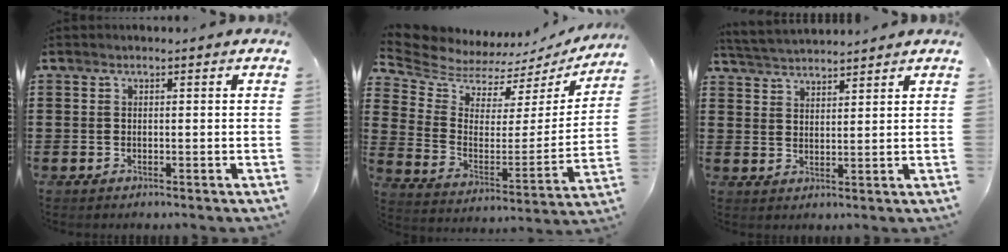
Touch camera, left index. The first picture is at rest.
{"total": 5.9, "force": [5.6, 1.8, 0.7], "torque": [-0.052, -0.053, 0.095]}
{"total": 3.2, "force": [3.2, -0.1, 0.1], "torque": [-0.013, -0.012, 0.057]}